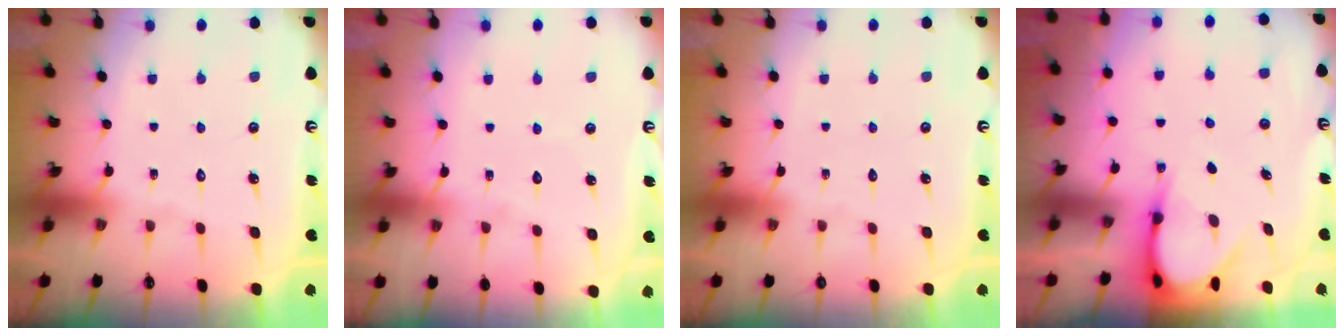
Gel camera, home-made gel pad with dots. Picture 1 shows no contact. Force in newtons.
{"total": 2.9, "press": 2.9, "slide": 0.3}
{"total": 0.0}
{"total": 5.4, "press": 5.4, "slide": 0.5}